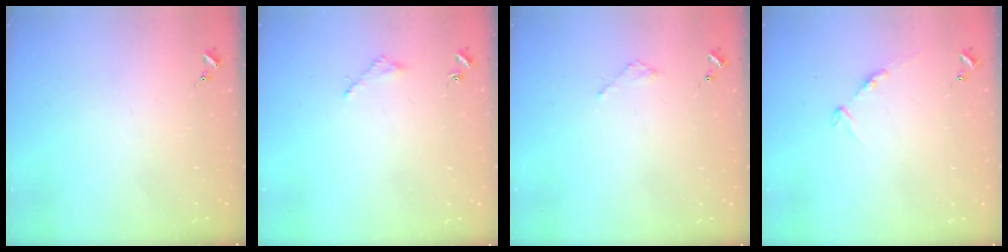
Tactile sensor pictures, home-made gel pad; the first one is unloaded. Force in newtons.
{"total": 1.6, "press": 1.6, "slide": 0.2}
{"total": 2.1, "press": 2.1, "slide": 0.2}
{"total": 5.3, "press": 5.2, "slide": 0.7}